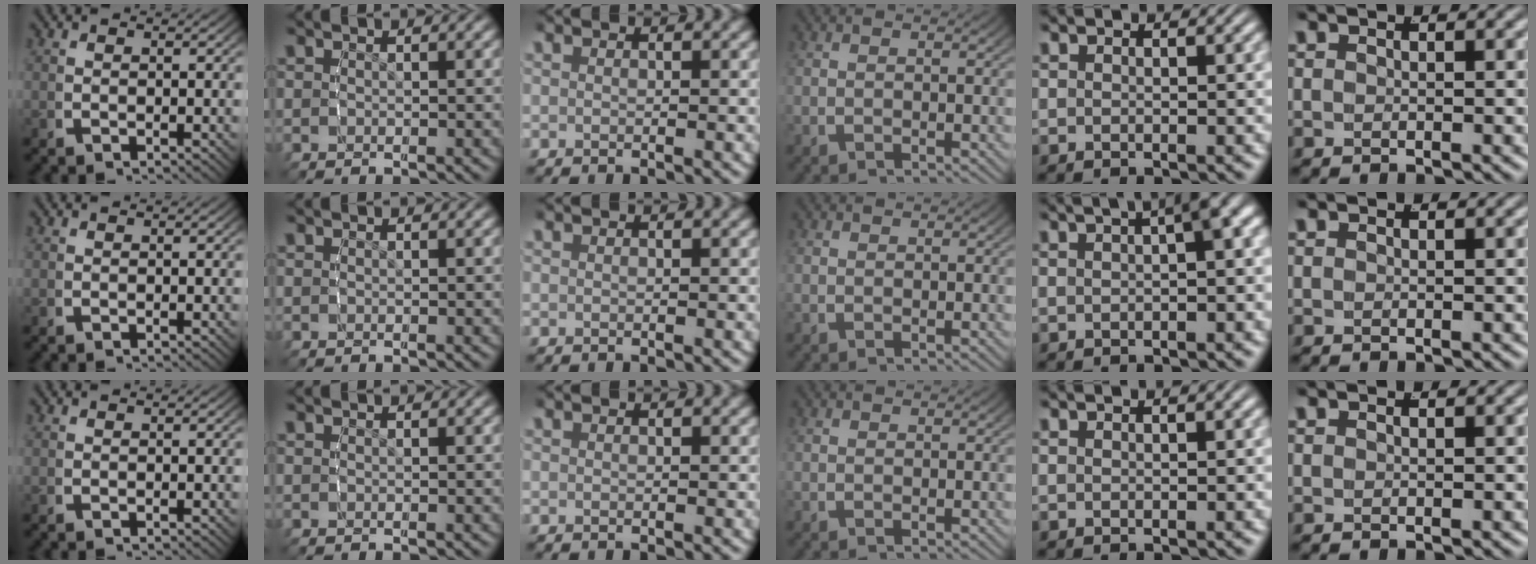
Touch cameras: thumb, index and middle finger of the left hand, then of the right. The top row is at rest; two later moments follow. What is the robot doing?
{"motion": "lift_and_place", "object": "screwdriver"}